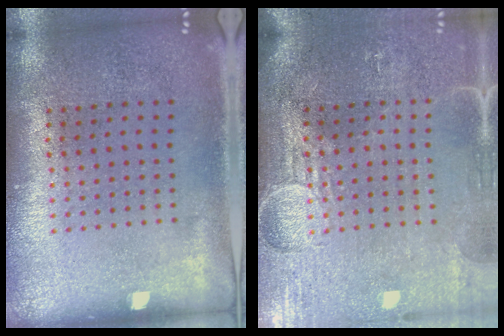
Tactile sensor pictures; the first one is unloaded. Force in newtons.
{"total": 3.9, "press": 3.5, "slide": 1.7}